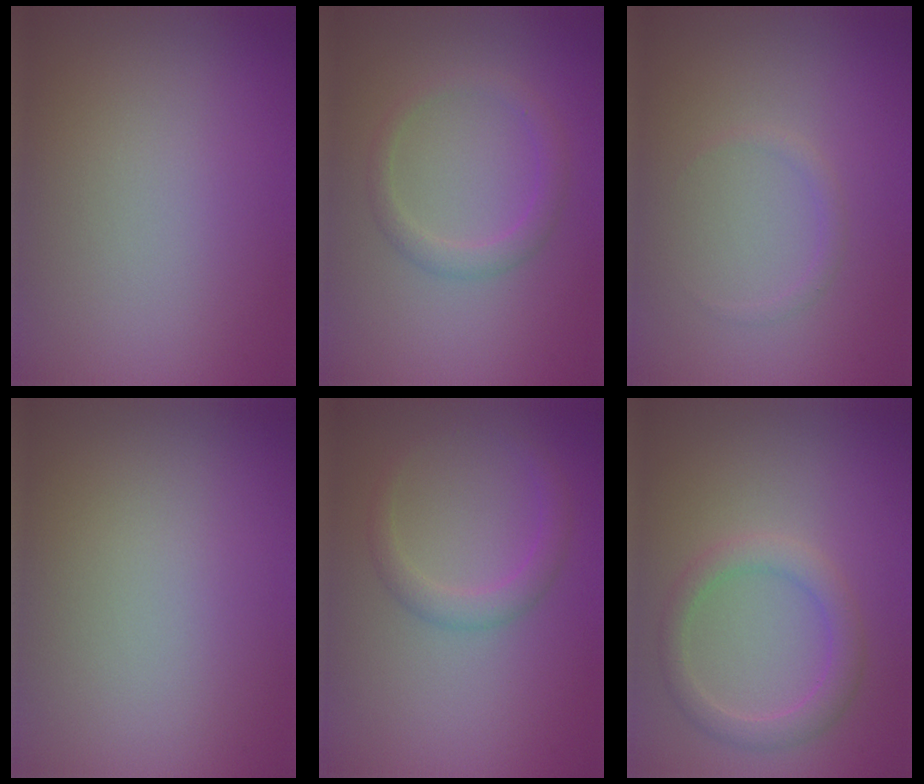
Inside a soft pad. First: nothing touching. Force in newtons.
{"total": 2.0, "press": 2.0, "slide": 0.1}
{"total": 0.8, "press": 0.8, "slide": 0.0}
{"total": 0.0}
{"total": 2.0, "press": 2.0, "slide": 0.1}
{"total": 2.8, "press": 2.8, "slide": 0.1}